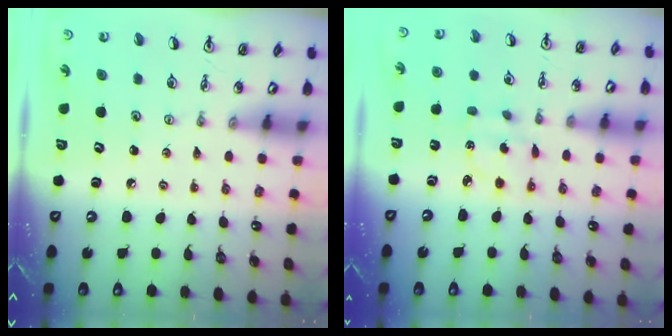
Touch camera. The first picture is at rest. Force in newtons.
{"total": 2.6, "press": 2.5, "slide": 0.3}